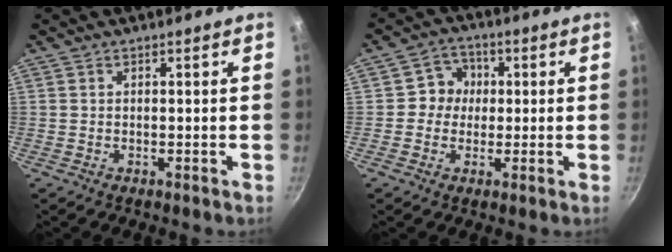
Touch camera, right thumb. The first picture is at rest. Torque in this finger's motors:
{"motor_torque": [-0.53, 0.04, 0.37, 0.22, -0.01]}